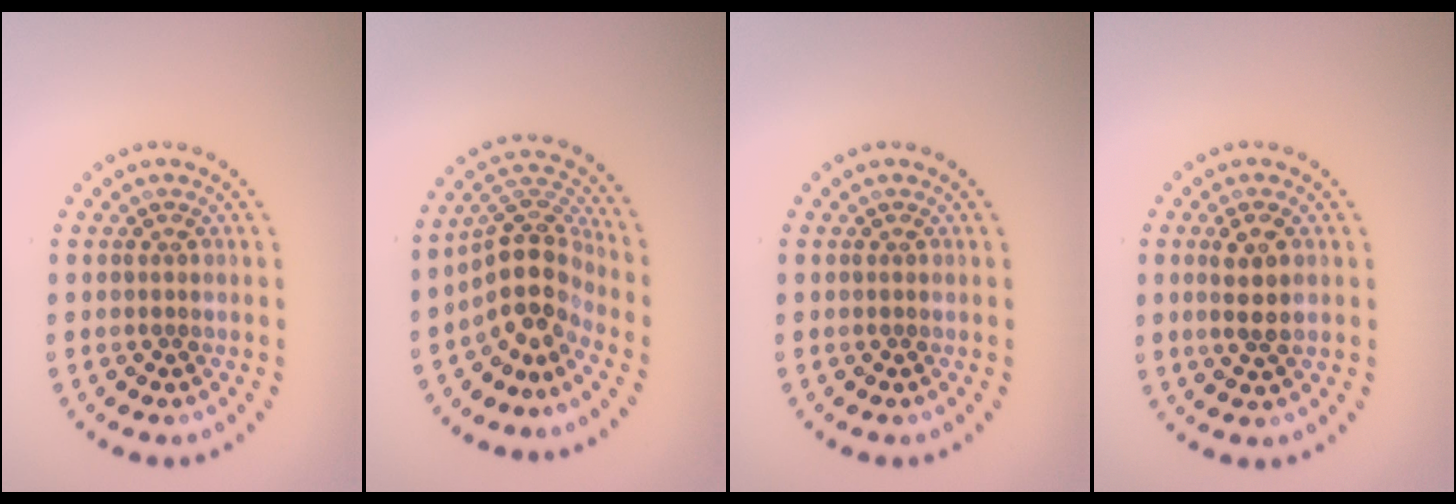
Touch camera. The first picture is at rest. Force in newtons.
{"total": 4.7, "press": 3.5, "slide": 3.1}
{"total": 0.0}
{"total": 2.7, "press": 2.5, "slide": 1.0}